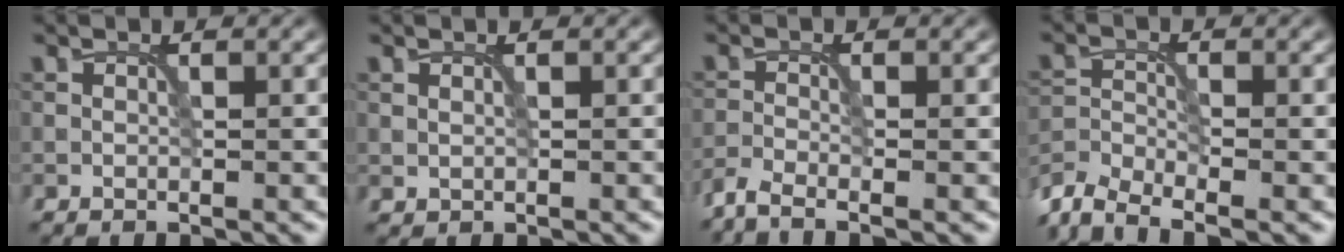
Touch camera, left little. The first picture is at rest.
{"total": 0.0}
{"total": 2.4, "force": [-2.1, 0.3, 1.2], "torque": [-0.029, -0.011, -0.054]}
{"total": 4.4, "force": [-3.8, 1.2, 1.9], "torque": [-0.038, -0.008, -0.085]}